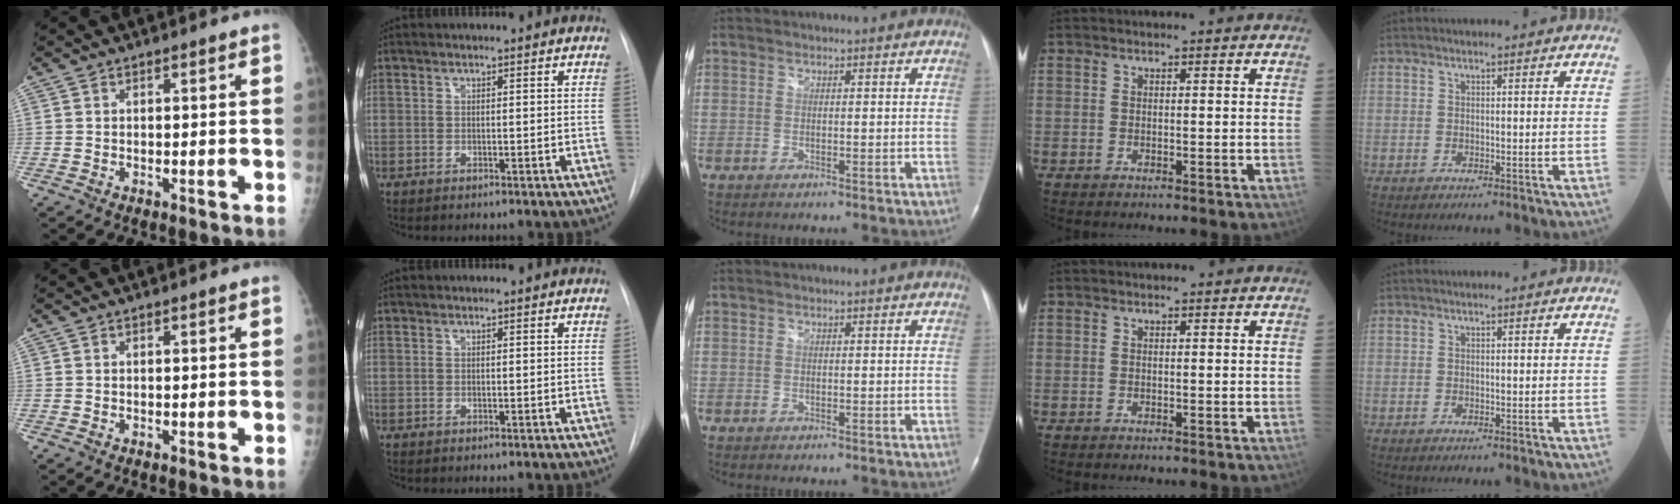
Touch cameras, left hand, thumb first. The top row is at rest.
{}